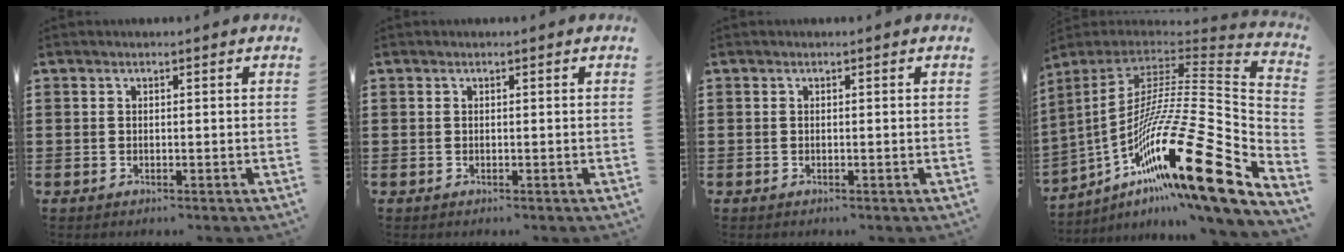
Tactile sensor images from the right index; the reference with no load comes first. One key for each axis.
{"total": 0.0}
{"total": 0.0}
{"total": 24.1, "fx": -11.2, "fy": 3.5, "fz": 21.1, "tx": -0.373, "ty": -0.010, "tz": -0.207}